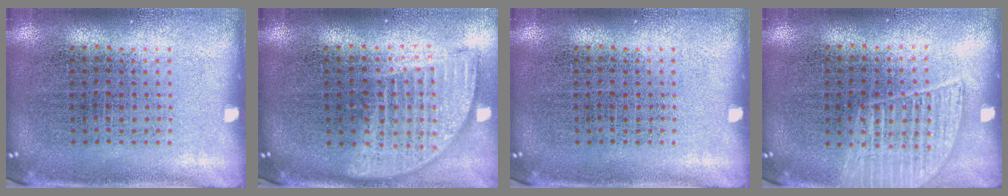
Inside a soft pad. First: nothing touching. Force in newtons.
{"total": 1.9, "press": 1.5, "slide": 1.1}
{"total": 0.0}
{"total": 1.3, "press": 1.3, "slide": 0.5}